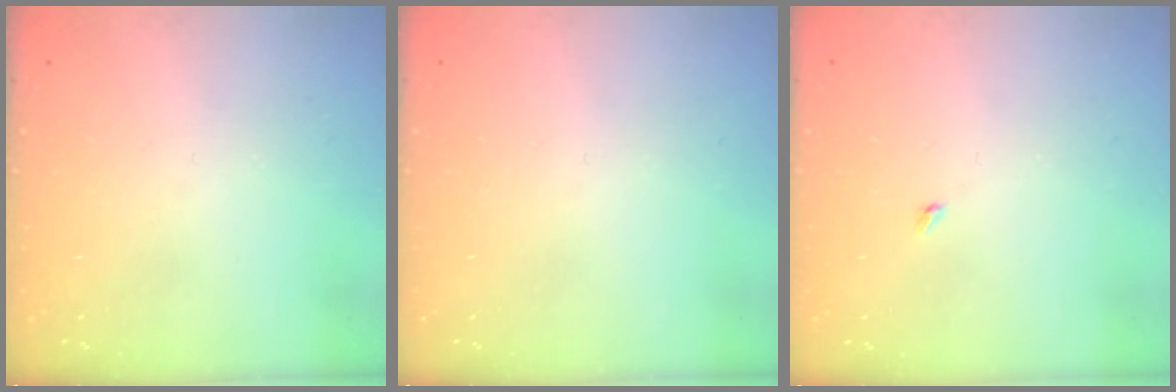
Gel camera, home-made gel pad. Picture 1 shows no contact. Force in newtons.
{"total": 0.0}
{"total": 1.9, "press": 1.9, "slide": 0.3}